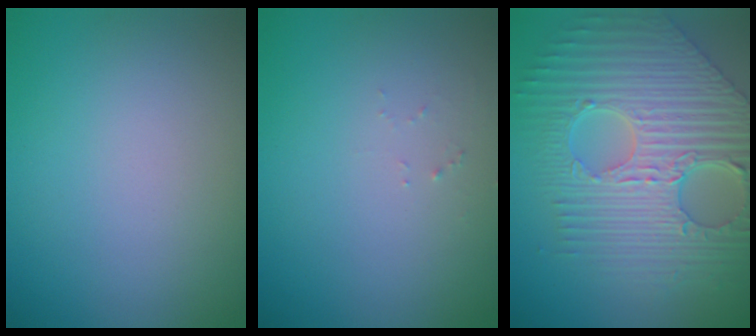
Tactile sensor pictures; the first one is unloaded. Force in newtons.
{"total": 0.7, "press": 0.7, "slide": 0.1}
{"total": 9.9, "press": 6.9, "slide": 7.0}